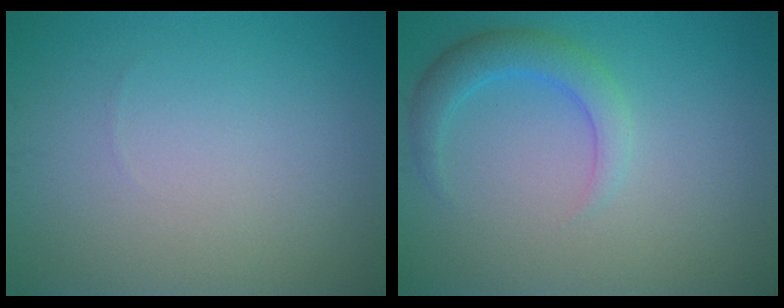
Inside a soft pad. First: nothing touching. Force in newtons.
{"total": 2.9, "press": 2.9, "slide": 0.1}